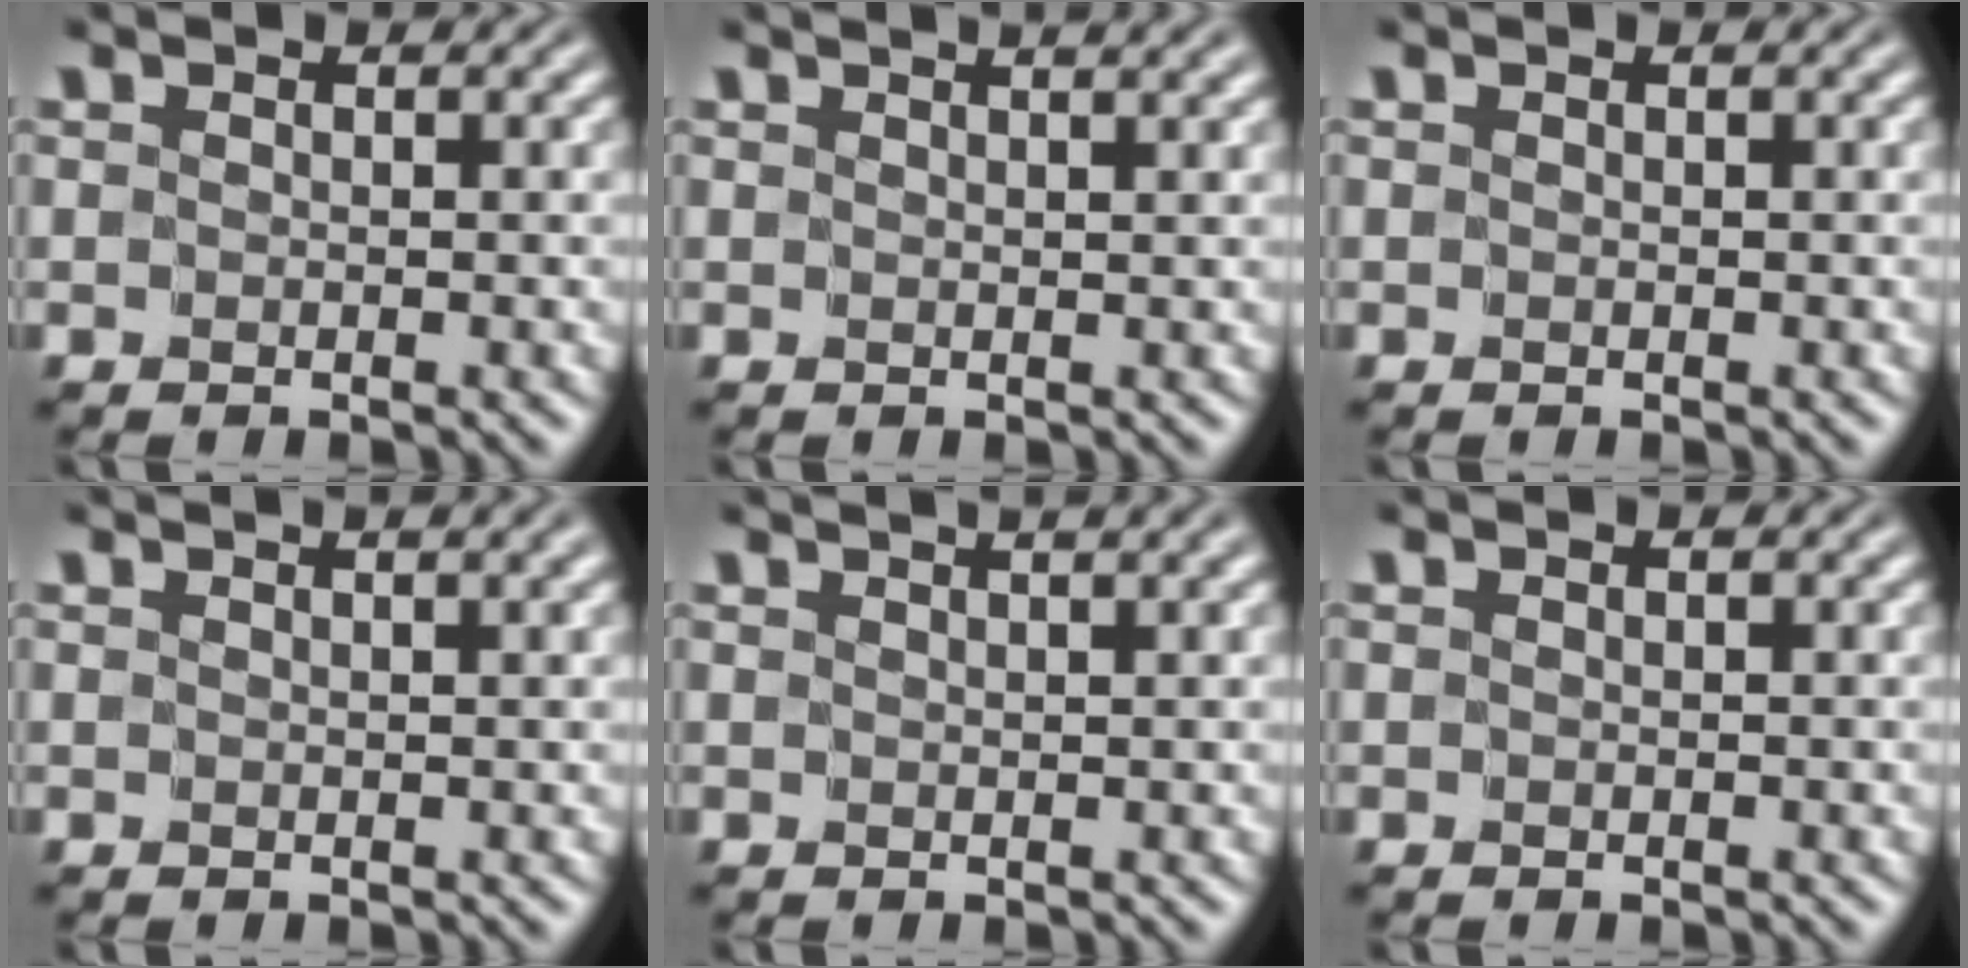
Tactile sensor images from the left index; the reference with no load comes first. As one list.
[{"total": 3.1, "force": [2.4, 1.0, 1.7], "torque": [-0.006, 0.010, 0.008]}, {"total": 0.0}, {"total": 1.9, "force": [1.5, 0.3, 1.2], "torque": [-0.007, -0.005, 0.011]}, {"total": 2.9, "force": [2.2, 0.8, 1.7], "torque": [-0.003, 0.008, 0.005]}, {"total": 0.0}]